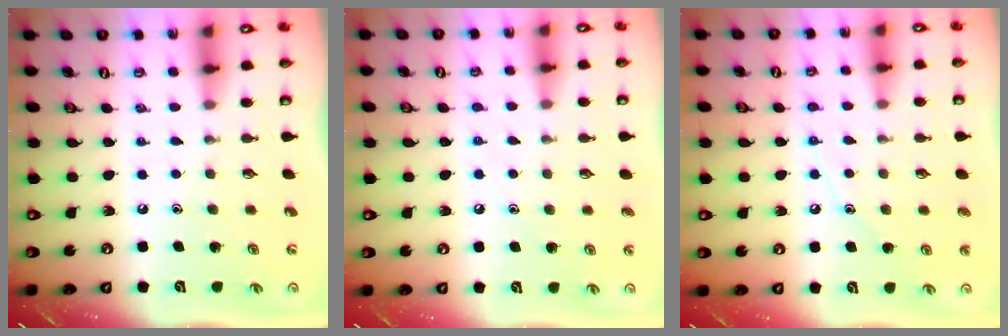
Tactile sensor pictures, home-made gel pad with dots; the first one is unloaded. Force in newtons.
{"total": 3.5, "press": 3.5, "slide": 0.4}
{"total": 7.2, "press": 7.2, "slide": 0.5}